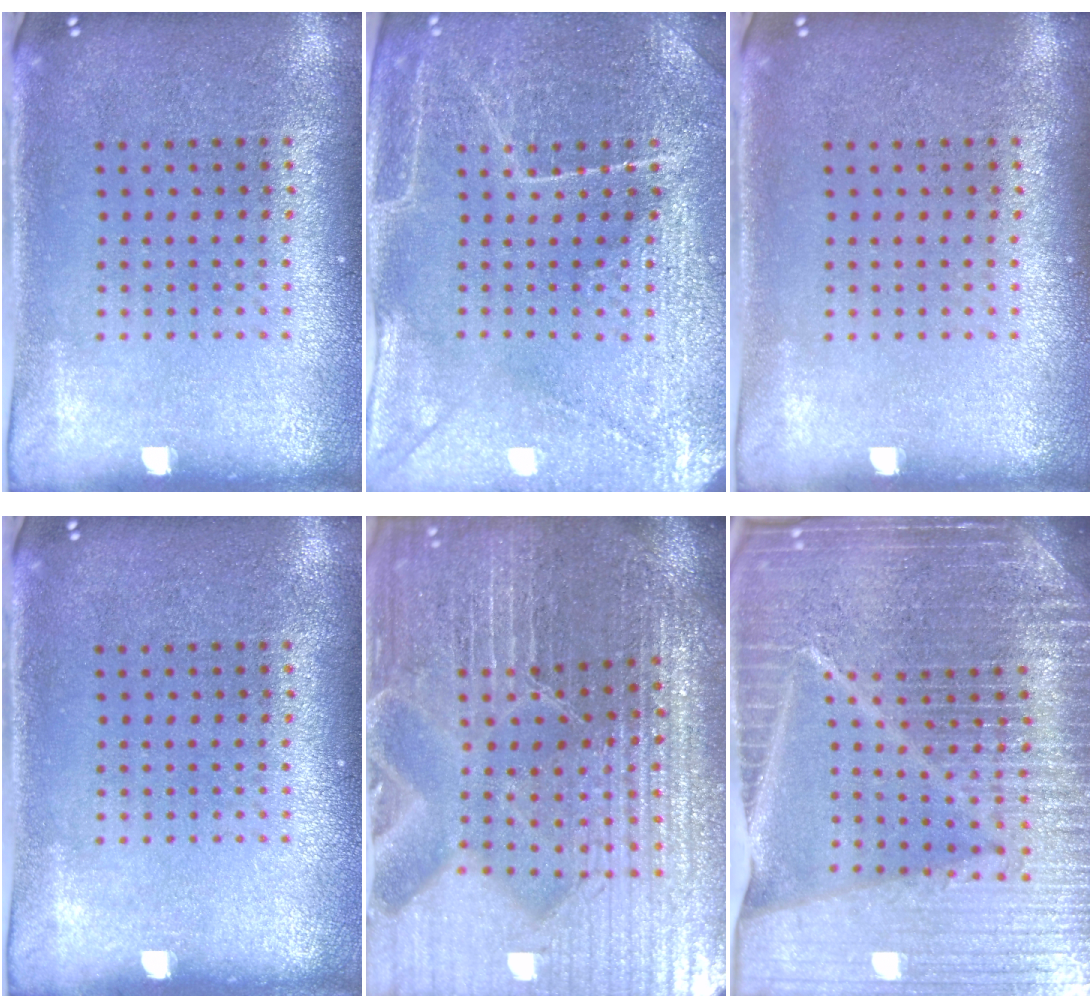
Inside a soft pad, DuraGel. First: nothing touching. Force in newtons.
{"total": 3.6, "press": 3.5, "slide": 0.7}
{"total": 0.0}
{"total": 0.0}
{"total": 5.4, "press": 5.1, "slide": 1.9}
{"total": 7.2, "press": 6.1, "slide": 3.7}